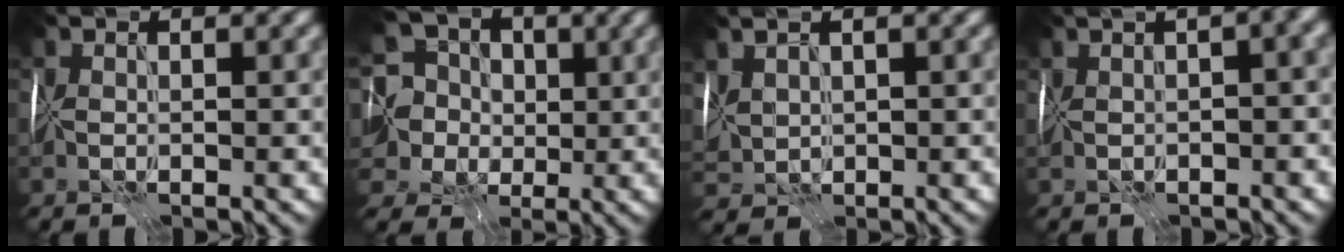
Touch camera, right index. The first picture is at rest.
{"total": 8.6, "force": [0.4, 7.9, 3.5], "torque": [-0.084, 0.021, -0.023]}
{"total": 2.9, "force": [1.2, 2.0, 1.8], "torque": [-0.052, 0.005, 0.034]}
{"total": 13.7, "force": [4.5, 6.0, 11.5], "torque": [-0.121, 0.070, 0.044]}